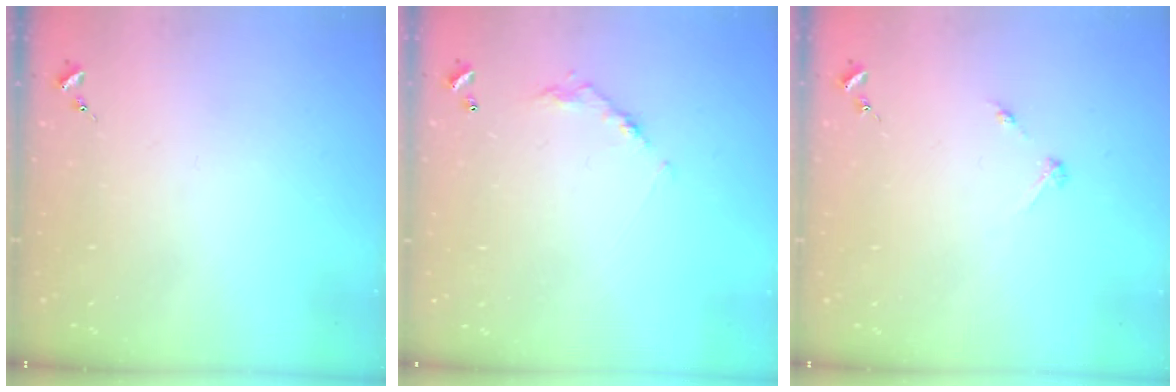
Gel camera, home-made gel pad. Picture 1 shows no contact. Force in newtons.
{"total": 6.0, "press": 6.0, "slide": 0.3}
{"total": 2.7, "press": 2.7, "slide": 0.3}